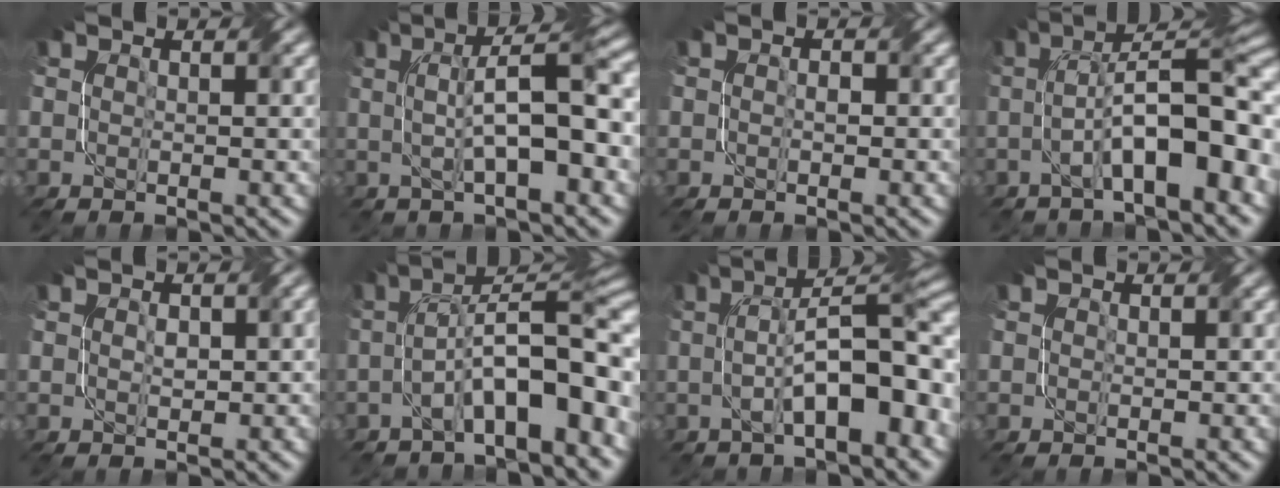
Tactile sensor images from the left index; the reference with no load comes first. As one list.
[{"total": 7.9, "force": [0.5, 2.0, 7.7], "torque": [-0.116, 0.013, 0.008]}, {"total": 0.6, "force": [-0.2, 0.4, 0.4], "torque": [-0.005, -0.002, -0.004]}, {"total": 10.3, "force": [-1.7, 3.1, 9.6], "torque": [-0.145, 0.016, -0.028]}, {"total": 1.3, "force": [0.0, 0.7, 1.1], "torque": [-0.017, 0.001, 0.005]}, {"total": 11.0, "force": [-3.2, 3.3, 10.0], "torque": [-0.149, 0.022, -0.048]}, {"total": 10.5, "force": [-1.1, 3.6, 9.8], "torque": [-0.138, 0.017, -0.018]}, {"total": 0.0}]